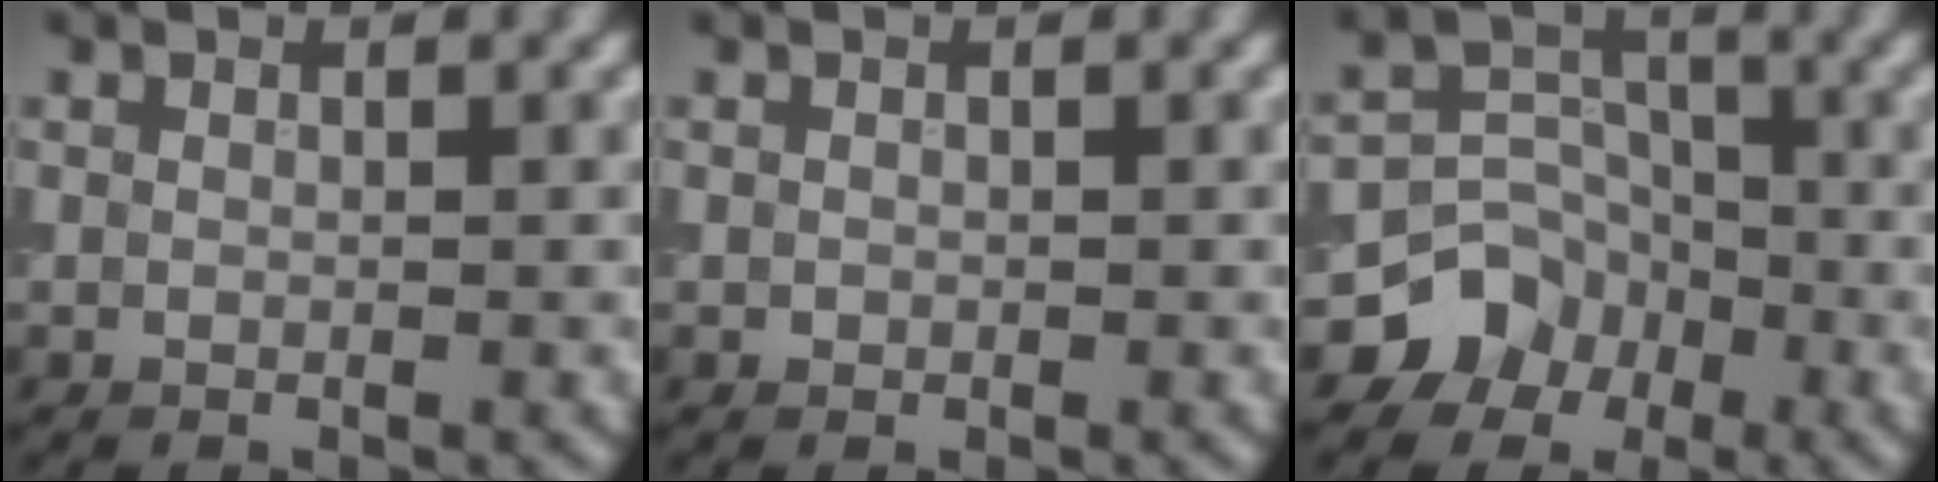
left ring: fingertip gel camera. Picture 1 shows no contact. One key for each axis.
{"total": 0.0}
{"total": 5.6, "fx": -3.5, "fy": 4.3, "fz": 0.8, "tx": 0.019, "ty": 0.012, "tz": -0.070}